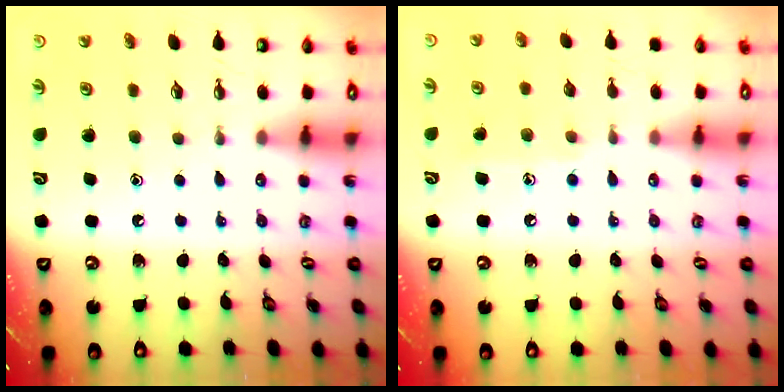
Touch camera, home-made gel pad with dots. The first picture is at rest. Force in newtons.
{"total": 8.0, "press": 8.0, "slide": 0.6}